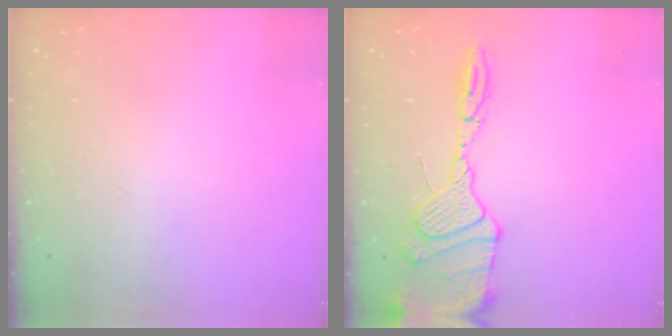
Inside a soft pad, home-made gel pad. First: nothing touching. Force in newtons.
{"total": 25.6, "press": 19.4, "slide": 16.7}